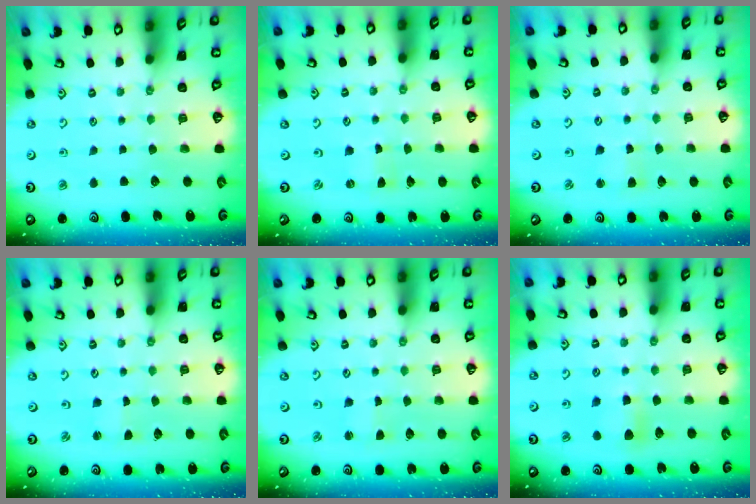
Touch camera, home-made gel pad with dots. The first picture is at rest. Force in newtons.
{"total": 0.0}
{"total": 3.3, "press": 3.3, "slide": 0.3}
{"total": 0.0}
{"total": 1.6, "press": 1.6, "slide": 0.3}
{"total": 6.5, "press": 6.5, "slide": 0.7}